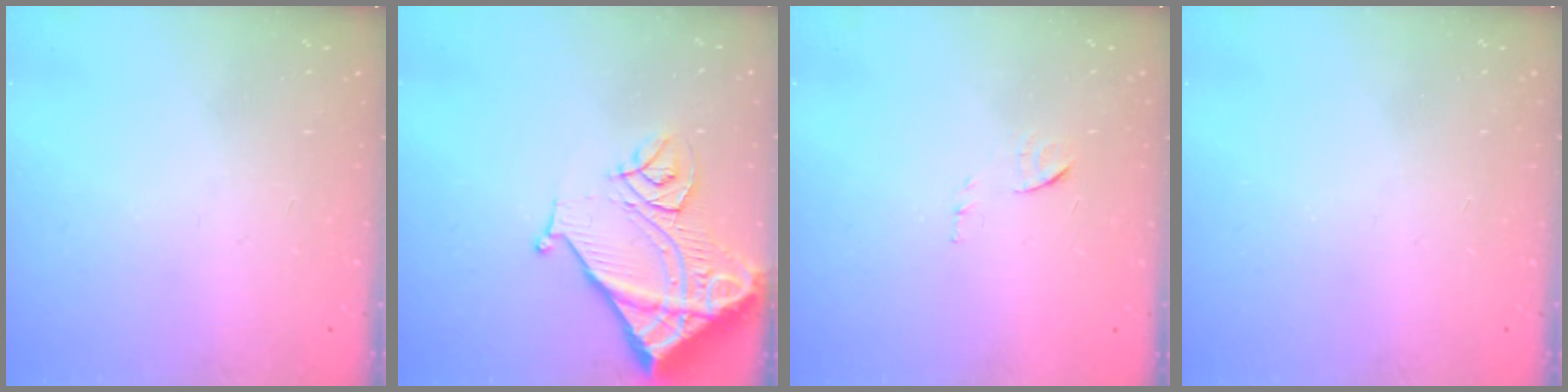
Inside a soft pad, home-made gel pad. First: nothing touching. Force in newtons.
{"total": 15.0, "press": 14.9, "slide": 1.9}
{"total": 6.9, "press": 6.9, "slide": 0.7}
{"total": 0.0}